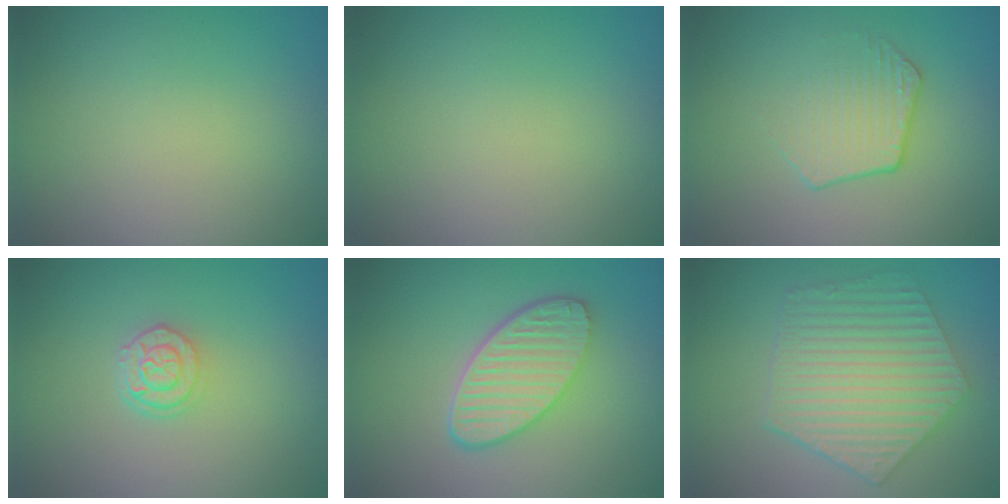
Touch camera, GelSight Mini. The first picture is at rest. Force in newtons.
{"total": 0.0}
{"total": 2.3, "press": 1.8, "slide": 1.4}
{"total": 2.6, "press": 2.1, "slide": 1.5}
{"total": 5.8, "press": 4.5, "slide": 3.6}
{"total": 6.6, "press": 5.1, "slide": 4.2}